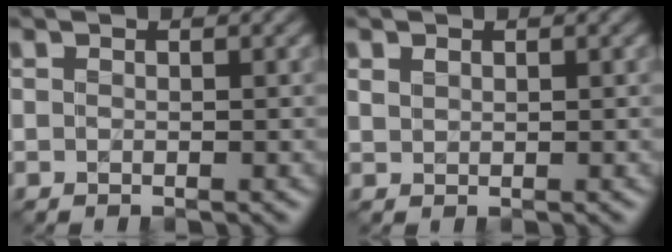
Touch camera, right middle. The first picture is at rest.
{"total": 0.9, "force": [0.6, 0.5, 0.3], "torque": [-0.010, -0.001, 0.016]}